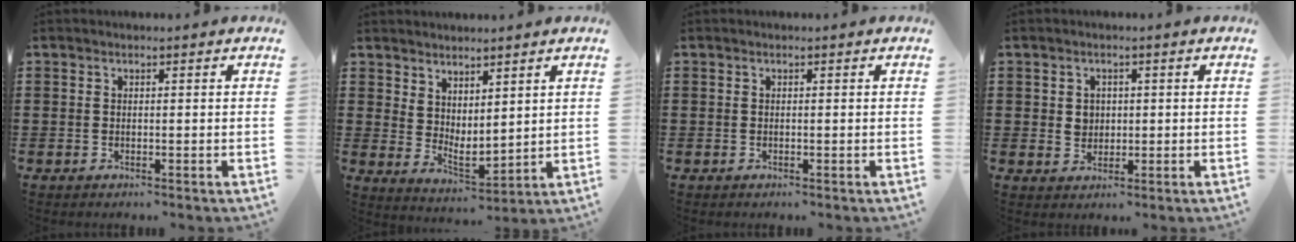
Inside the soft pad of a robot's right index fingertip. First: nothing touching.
{"total": 3.0, "force": [2.8, 1.0, 0.5], "torque": [-0.022, -0.018, 0.051]}
{"total": 0.0}
{"total": 2.3, "force": [0.3, 1.9, 1.2], "torque": [-0.030, 0.007, 0.005]}